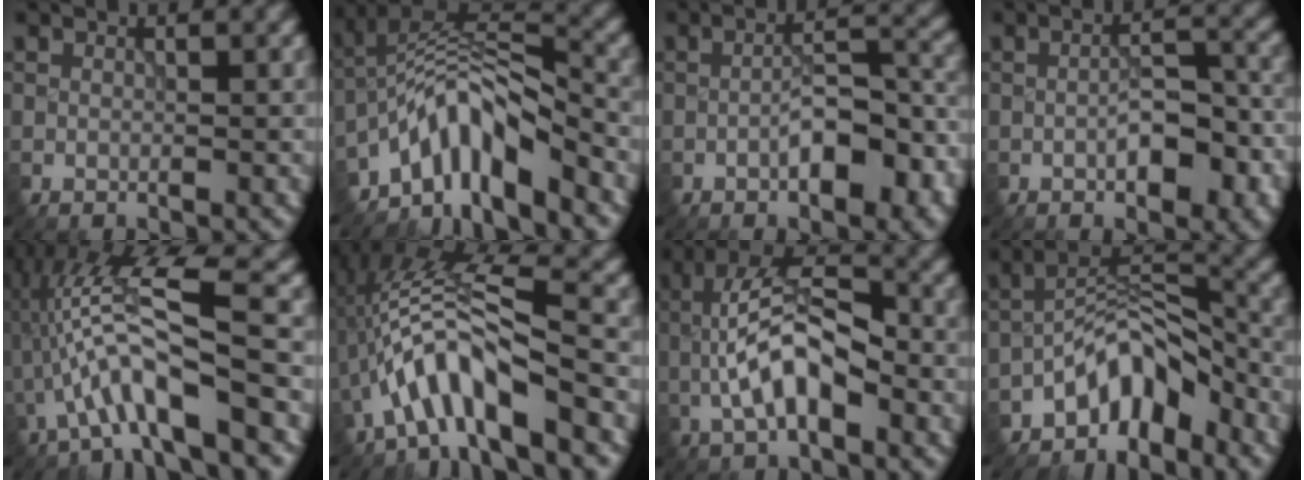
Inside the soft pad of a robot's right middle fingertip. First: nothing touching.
{"total": 7.2, "force": [-4.9, 2.2, 4.7], "torque": [-0.067, 0.011, -0.100]}
{"total": 6.3, "force": [-2.3, 2.4, 5.3], "torque": [-0.079, 0.010, -0.037]}
{"total": 4.8, "force": [-1.5, 2.1, 4.1], "torque": [-0.066, 0.005, -0.023]}
{"total": 8.3, "force": [-2.2, 1.7, 7.8], "torque": [-0.152, 0.022, -0.041]}
{"total": 7.1, "force": [-2.9, 1.9, 6.2], "torque": [-0.116, 0.020, -0.055]}
{"total": 7.5, "force": [-1.5, 3.3, 6.6], "torque": [-0.130, 0.019, -0.034]}
{"total": 5.4, "force": [-4.0, 2.3, 2.9], "torque": [-0.035, 0.017, -0.082]}